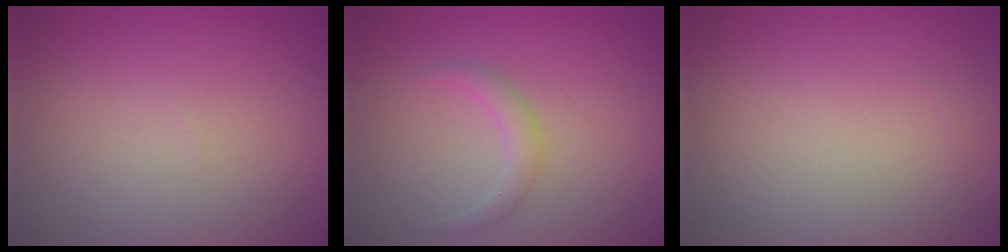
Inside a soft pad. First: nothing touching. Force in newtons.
{"total": 1.5, "press": 1.5, "slide": 0.1}
{"total": 0.0}